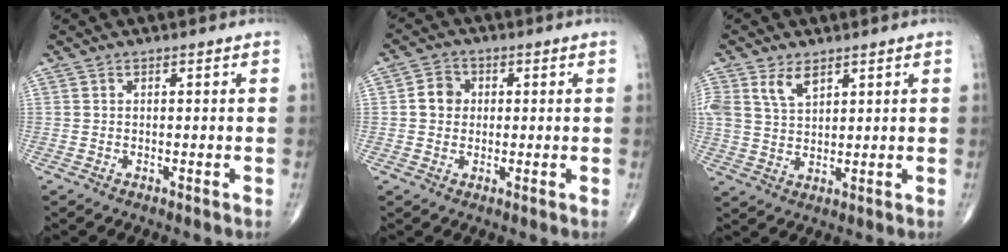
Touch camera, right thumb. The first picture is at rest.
{"total": 4.3, "force": [0.3, 3.8, 2.0], "torque": [-0.019, 0.008, -0.001]}
{"total": 5.6, "force": [3.3, 3.0, 3.5], "torque": [-0.061, -0.013, 0.071]}